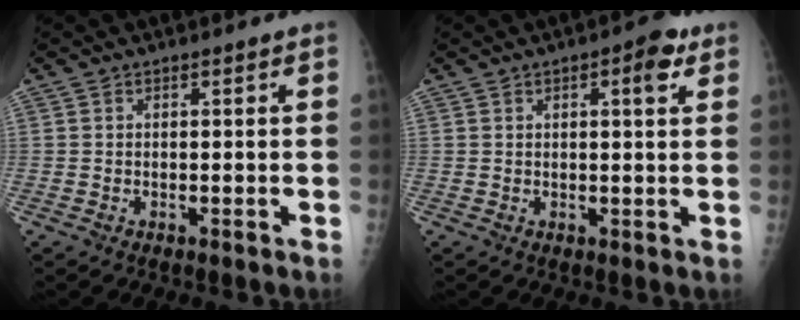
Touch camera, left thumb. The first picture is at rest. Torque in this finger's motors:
{"motor_torque": [-0.30, -0.05, -0.21, 0.29, 0.00]}